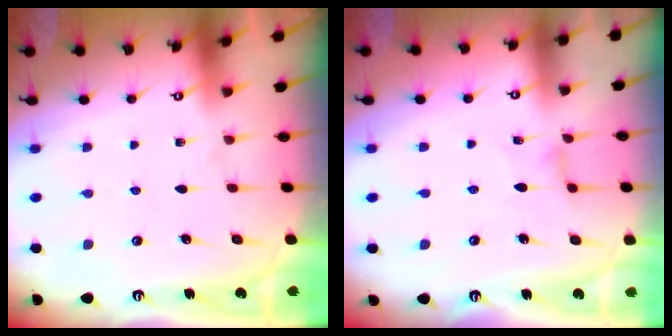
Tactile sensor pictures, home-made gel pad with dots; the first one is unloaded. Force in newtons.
{"total": 1.4, "press": 1.3, "slide": 0.4}